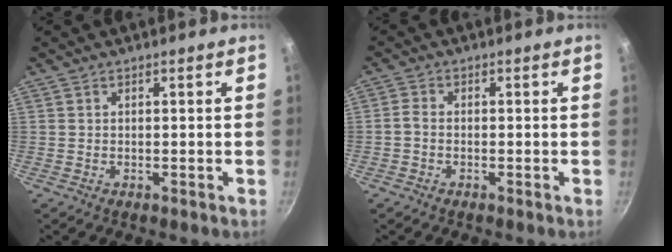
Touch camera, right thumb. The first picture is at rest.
{"total": 1.8, "force": [-0.8, 1.2, 1.1], "torque": [-0.028, 0.011, -0.022]}